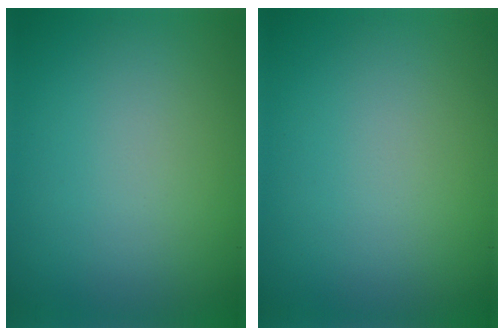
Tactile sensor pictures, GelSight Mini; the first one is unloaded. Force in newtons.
{"total": 0.0}